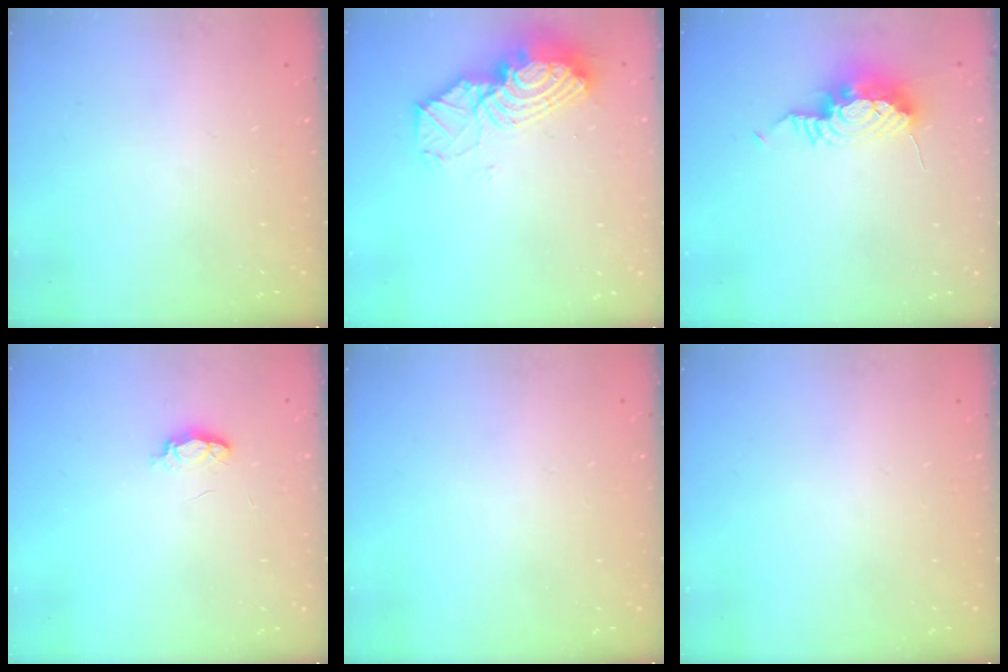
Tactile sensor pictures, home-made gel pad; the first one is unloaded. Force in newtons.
{"total": 15.1, "press": 15.0, "slide": 1.5}
{"total": 10.9, "press": 10.7, "slide": 2.3}
{"total": 3.9, "press": 3.9, "slide": 0.6}
{"total": 0.0}
{"total": 0.0}